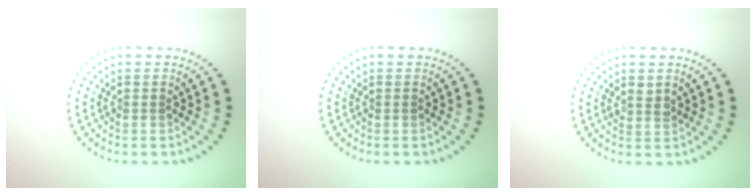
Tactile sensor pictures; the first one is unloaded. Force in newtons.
{"total": 0.0}
{"total": 1.0, "press": 0.9, "slide": 0.5}